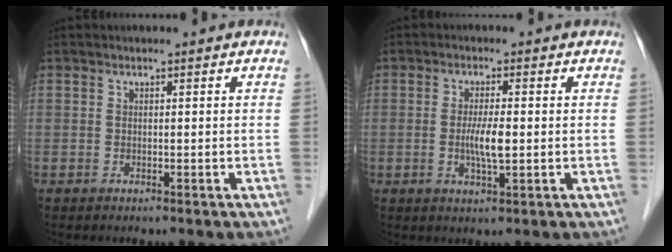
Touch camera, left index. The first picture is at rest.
{"total": 3.9, "force": [-0.4, 0.5, 3.9], "torque": [-0.079, -0.006, -0.007]}